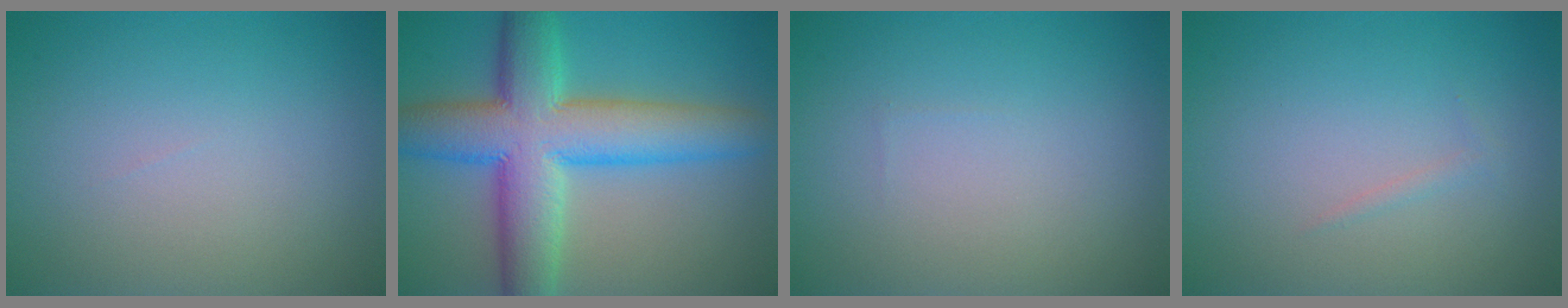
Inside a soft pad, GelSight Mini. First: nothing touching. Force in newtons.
{"total": 10.5, "press": 10.5, "slide": 0.3}
{"total": 0.0}
{"total": 0.6, "press": 0.5, "slide": 0.1}